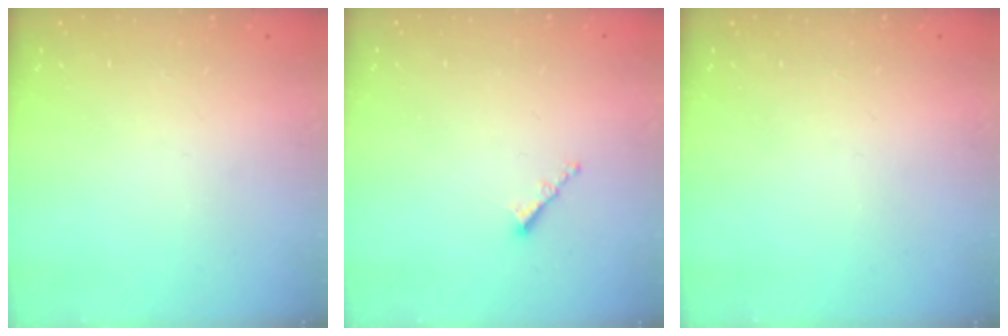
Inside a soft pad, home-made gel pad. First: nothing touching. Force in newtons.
{"total": 1.2, "press": 1.1, "slide": 0.5}
{"total": 0.0}